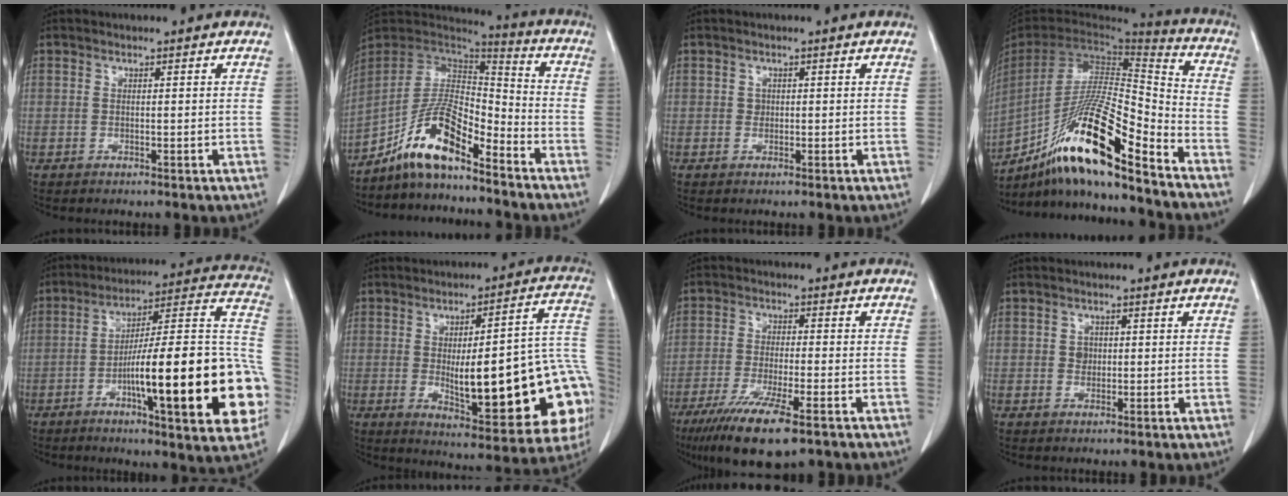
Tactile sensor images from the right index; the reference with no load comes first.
{"total": 11.6, "force": [-8.2, 3.1, 7.5], "torque": [-0.145, 0.025, -0.150]}
{"total": 0.7, "force": [0.0, 0.6, 0.2], "torque": [0.001, 0.003, 0.000]}
{"total": 20.8, "force": [-14.4, 1.5, 14.9], "torque": [-0.285, -0.014, -0.260]}
{"total": 26.6, "force": [-7.2, 3.3, 25.4], "torque": [-0.290, 0.014, -0.104]}
{"total": 25.1, "force": [-4.5, 5.9, 24.0], "torque": [-0.238, 0.021, -0.040]}
{"total": 12.0, "force": [-7.7, 1.8, 8.9], "torque": [-0.156, -0.029, -0.124]}
{"total": 1.4, "force": [0.0, 1.3, 0.7], "torque": [-0.010, 0.003, 0.001]}